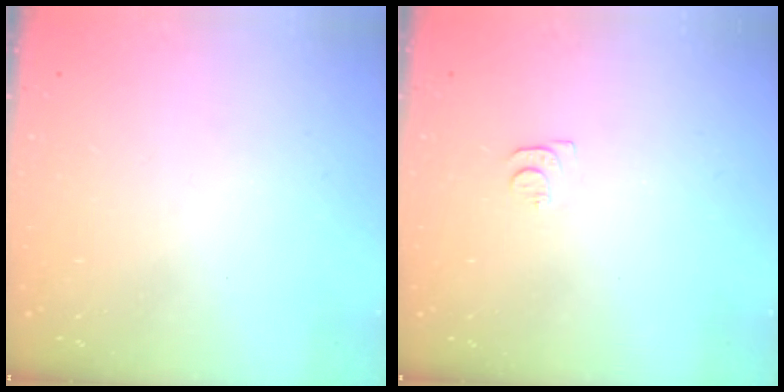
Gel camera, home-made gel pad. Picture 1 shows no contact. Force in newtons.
{"total": 4.8, "press": 4.8, "slide": 0.5}